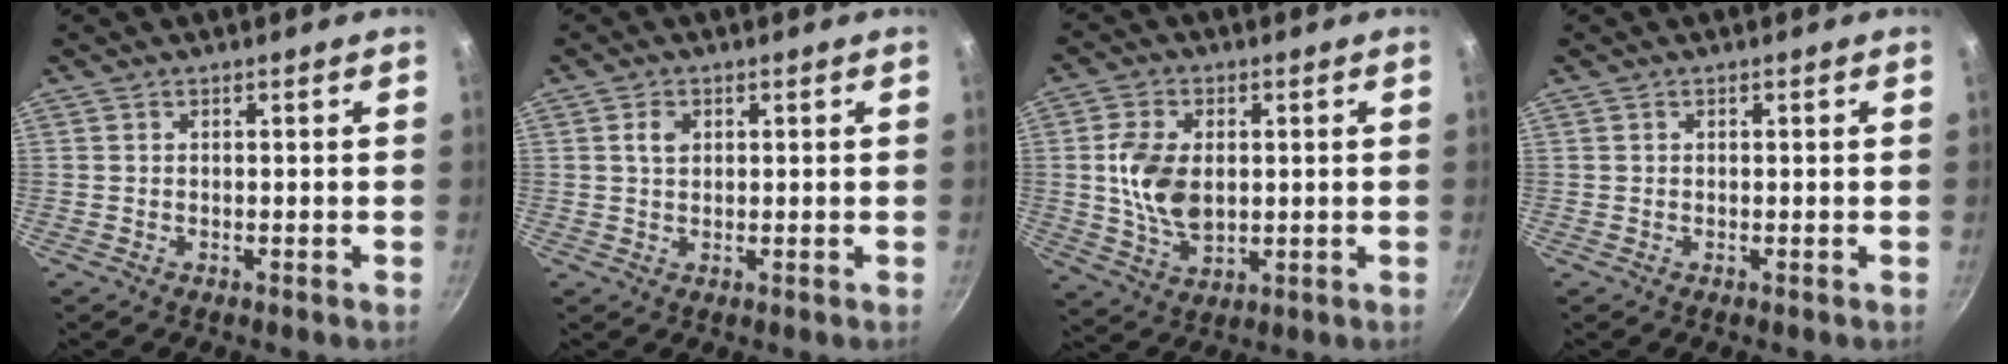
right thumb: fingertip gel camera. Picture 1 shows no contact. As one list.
[{"total": 2.6, "force": [0.8, 1.8, 1.6], "torque": [-0.023, 0.002, 0.014]}, {"total": 10.6, "force": [0.9, 6.9, 8.0], "torque": [-0.141, -0.008, 0.021]}, {"total": 0.0}]